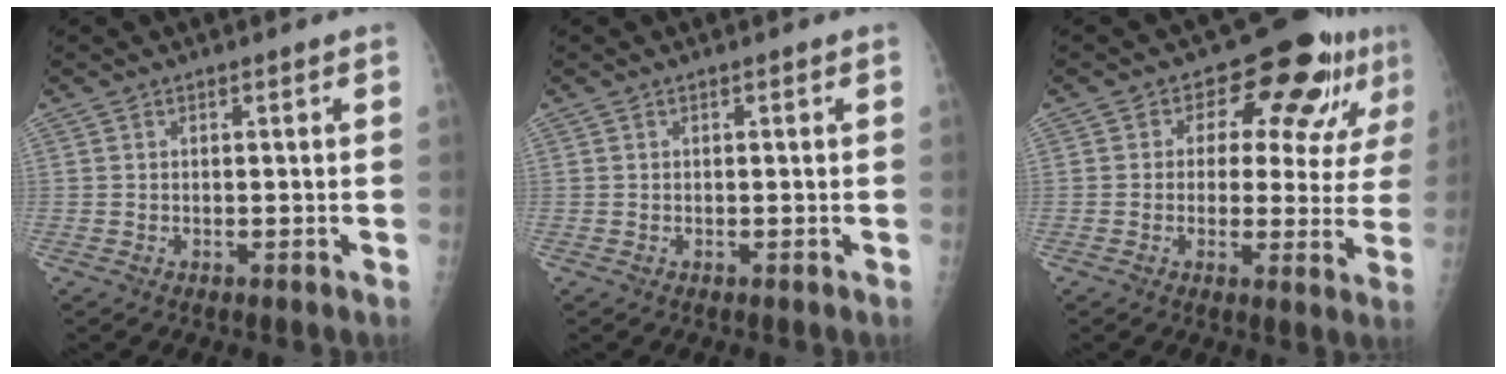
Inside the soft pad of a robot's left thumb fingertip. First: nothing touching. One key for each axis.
{"total": 0.0}
{"total": 13.2, "fx": 6.0, "fy": 7.1, "fz": 9.5, "tx": -0.072, "ty": -0.007, "tz": 0.075}